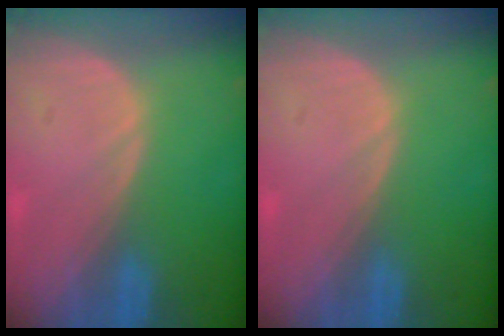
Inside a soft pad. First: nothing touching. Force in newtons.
{"total": 0.0}